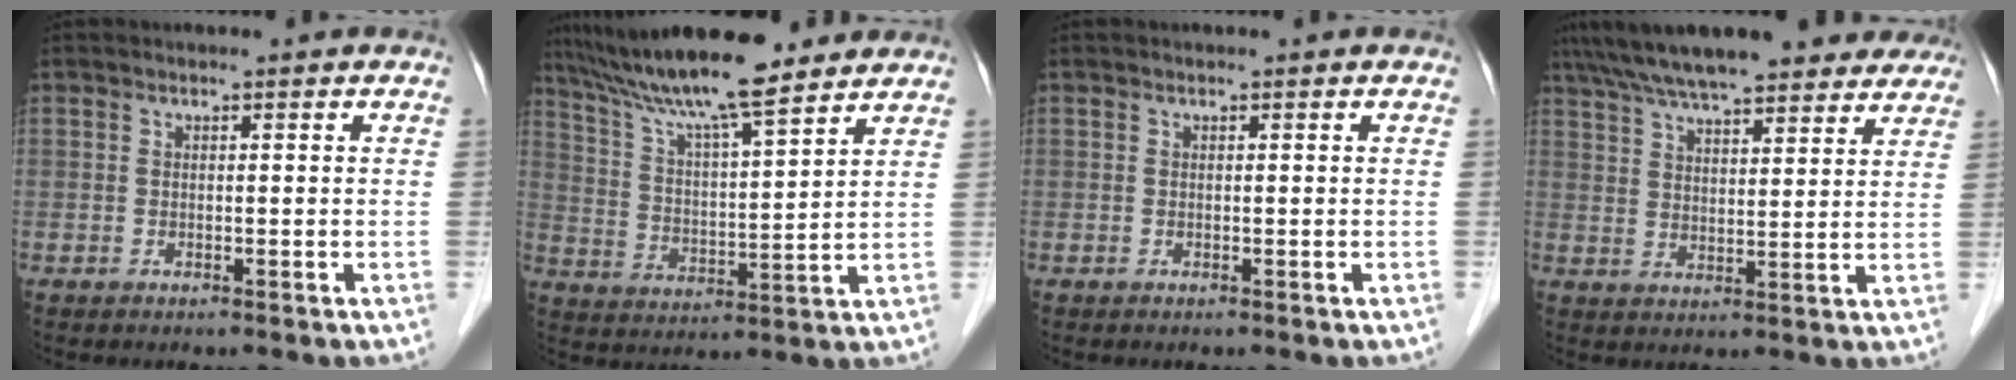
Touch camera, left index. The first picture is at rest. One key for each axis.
{"total": 14.8, "fx": 12.5, "fy": 1.0, "fz": 7.9, "tx": -0.140, "ty": 0.016, "tz": 0.216}
{"total": 0.0}
{"total": 20.9, "fx": 17.8, "fy": 4.8, "fz": 10.0, "tx": -0.169, "ty": 0.046, "tz": 0.248}